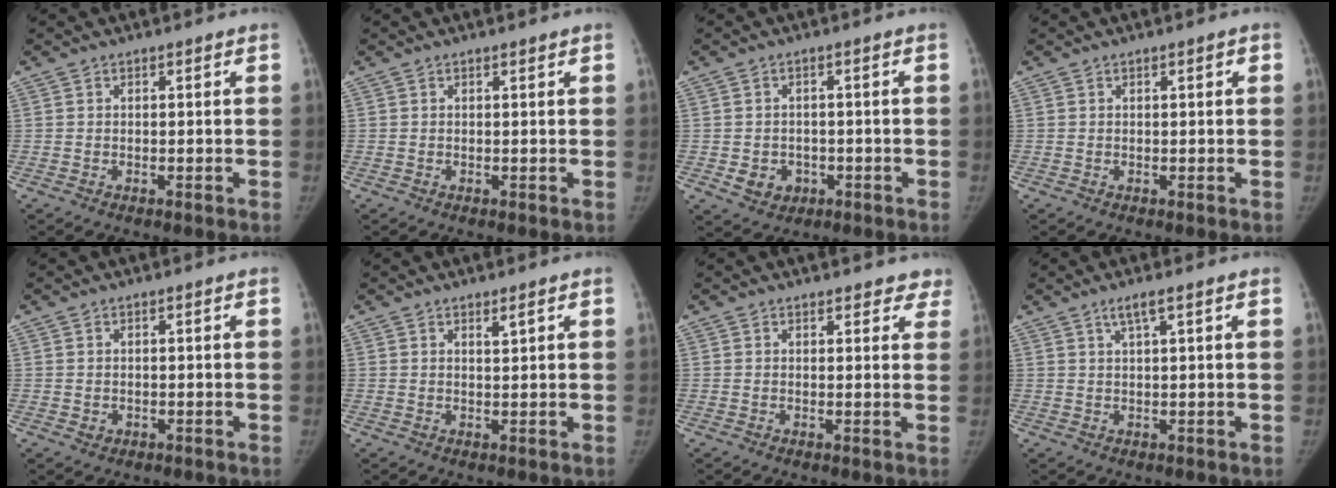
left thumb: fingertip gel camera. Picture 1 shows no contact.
{"total": 0.0}
{"total": 4.6, "force": [-1.4, 4.0, 1.9], "torque": [-0.013, 0.010, -0.011]}
{"total": 0.7, "force": [0.2, 0.2, 0.7], "torque": [-0.006, 0.004, 0.000]}
{"total": 1.0, "force": [-0.1, 0.9, 0.4], "torque": [-0.003, 0.001, 0.004]}
{"total": 1.2, "force": [0.9, 0.1, 0.9], "torque": [-0.012, -0.007, 0.015]}
{"total": 5.1, "force": [4.6, 2.2, 0.6], "torque": [0.043, -0.016, 0.033]}
{"total": 2.5, "force": [1.4, 0.0, 2.0], "torque": [-0.045, 0.000, 0.031]}